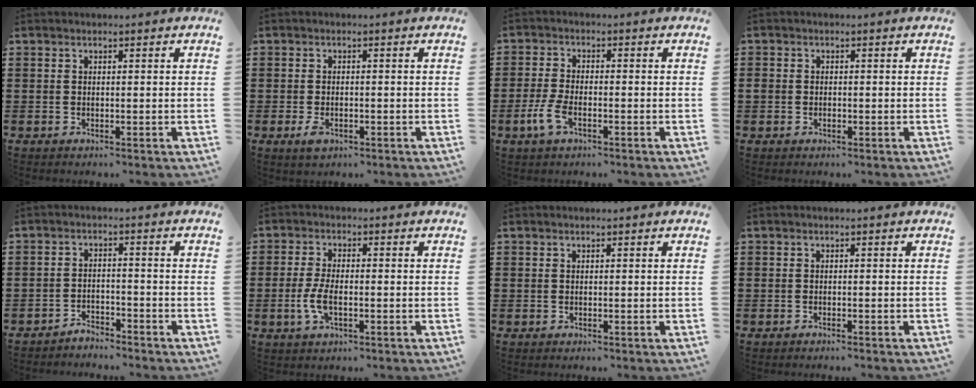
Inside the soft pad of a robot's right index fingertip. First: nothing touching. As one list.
[{"total": 2.1, "force": [-0.8, 1.1, 1.6], "torque": [-0.044, -0.004, -0.019]}, {"total": 4.0, "force": [-1.8, 1.5, 3.3], "torque": [-0.085, -0.009, -0.038]}, {"total": 1.0, "force": [-0.3, 0.9, 0.4], "torque": [-0.010, 0.003, -0.007]}, {"total": 2.8, "force": [-2.8, 0.2, -0.1], "torque": [-0.008, 0.000, -0.059]}, {"total": 4.1, "force": [-1.2, 1.6, 3.6], "torque": [-0.084, -0.006, -0.026]}, {"total": 0.0}, {"total": 0.8, "force": [-0.7, -0.2, 0.2], "torque": [-0.006, -0.006, -0.014]}]